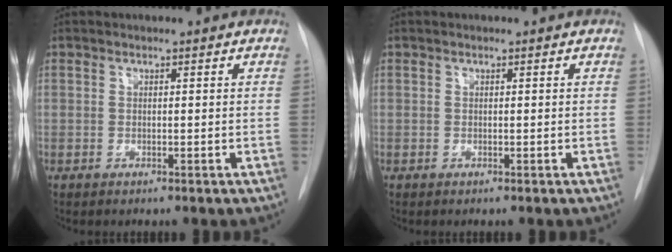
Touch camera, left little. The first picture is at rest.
{"total": 0.0}